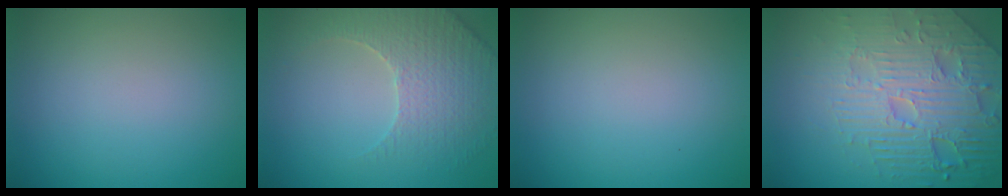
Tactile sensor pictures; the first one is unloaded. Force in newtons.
{"total": 3.8, "press": 3.7, "slide": 0.9}
{"total": 0.0}
{"total": 7.0, "press": 5.7, "slide": 4.1}